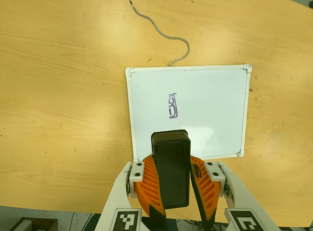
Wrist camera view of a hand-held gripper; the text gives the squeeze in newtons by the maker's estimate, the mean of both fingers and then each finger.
{"total": 11.5, "left": 10.8, "right": 12.2}